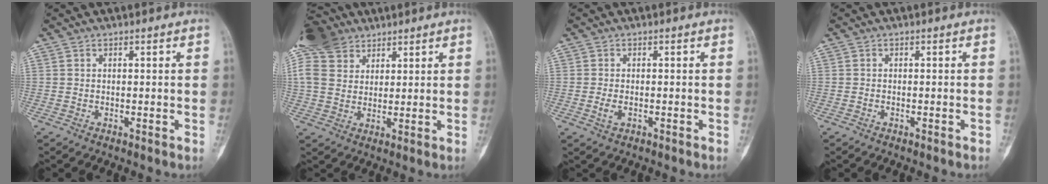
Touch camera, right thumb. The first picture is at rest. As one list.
[{"total": 12.7, "force": [8.5, 8.3, 4.6], "torque": [-0.088, -0.001, 0.170]}, {"total": 2.2, "force": [-0.7, 1.2, 1.7], "torque": [-0.037, 0.001, -0.014]}, {"total": 0.6, "force": [-0.5, 0.2, 0.2], "torque": [-0.003, 0.003, -0.009]}]